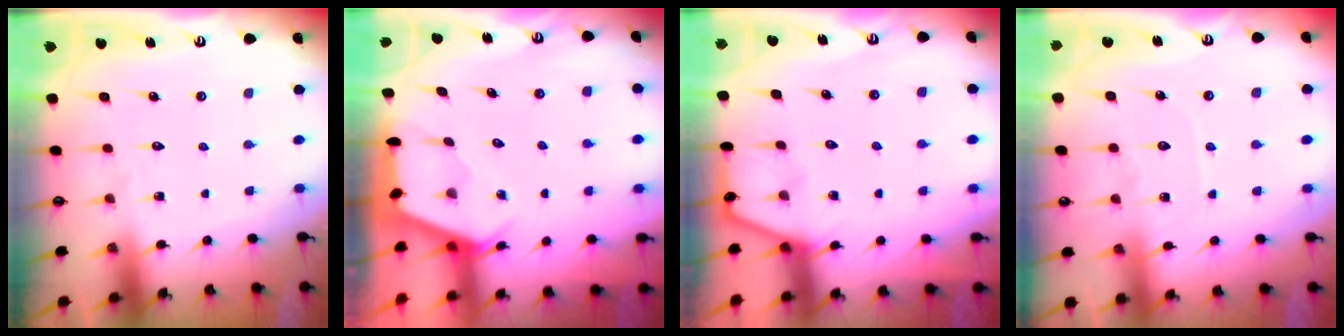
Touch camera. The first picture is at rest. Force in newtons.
{"total": 2.4, "press": 2.4, "slide": 0.4}
{"total": 2.7, "press": 2.7, "slide": 0.4}
{"total": 4.0, "press": 3.9, "slide": 0.5}